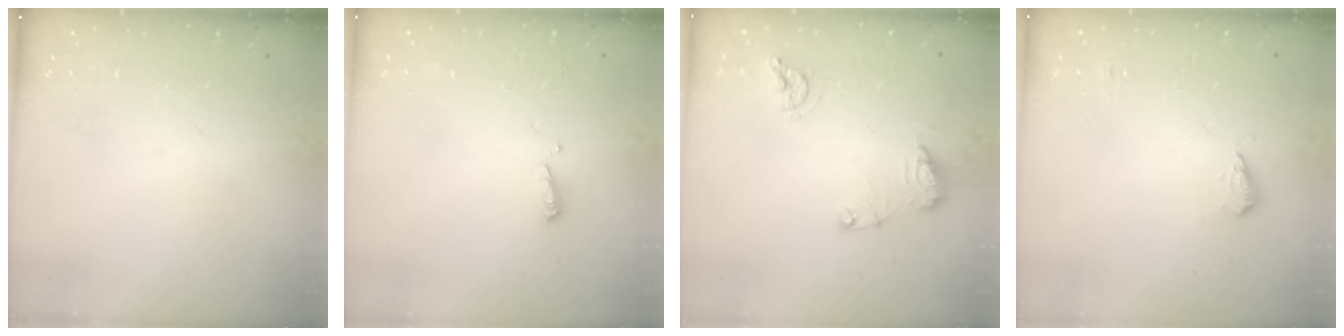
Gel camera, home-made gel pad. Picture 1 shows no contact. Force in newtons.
{"total": 3.7, "press": 3.6, "slide": 0.6}
{"total": 10.5, "press": 10.4, "slide": 1.1}
{"total": 5.5, "press": 5.4, "slide": 0.9}